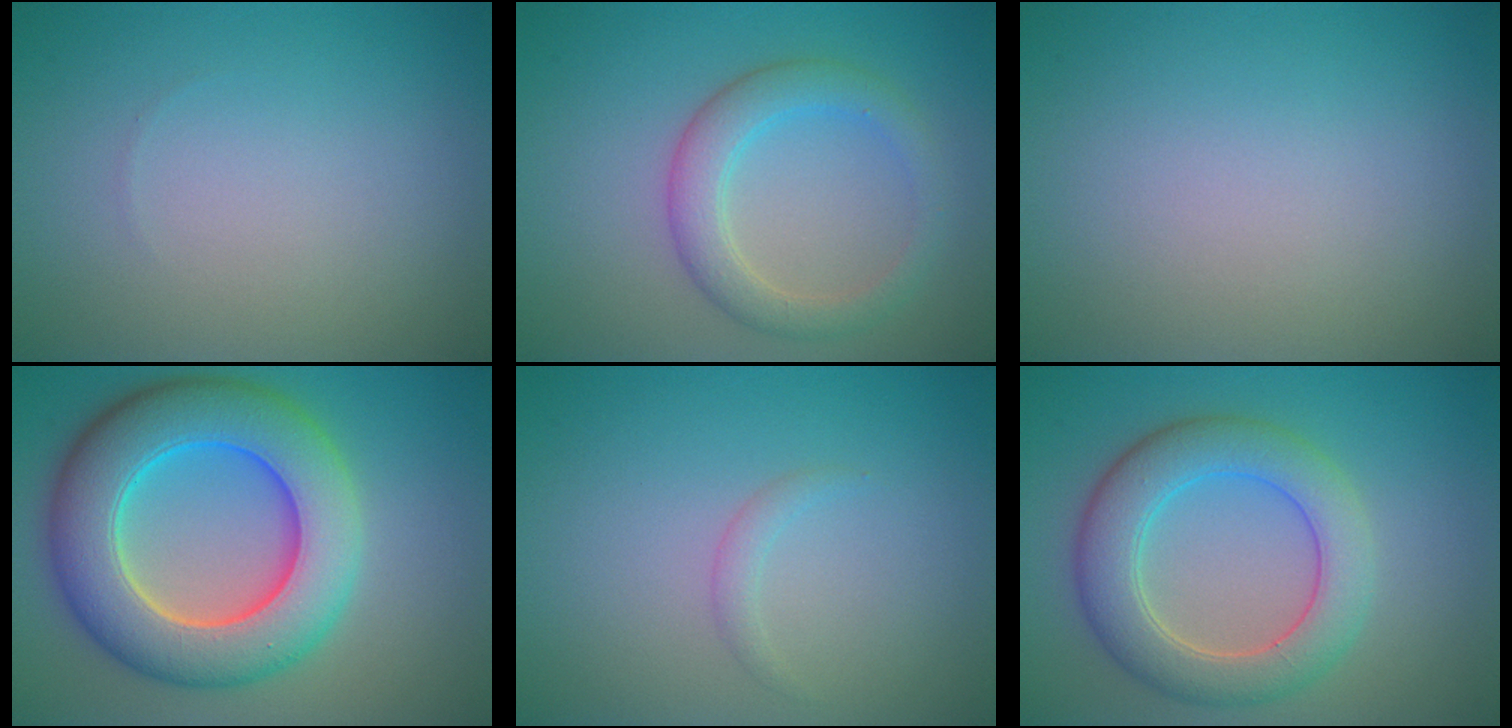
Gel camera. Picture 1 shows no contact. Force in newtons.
{"total": 3.7, "press": 3.7, "slide": 0.2}
{"total": 0.0}
{"total": 10.9, "press": 10.9, "slide": 0.0}
{"total": 0.9, "press": 0.9, "slide": 0.1}
{"total": 6.1, "press": 6.1, "slide": 0.3}